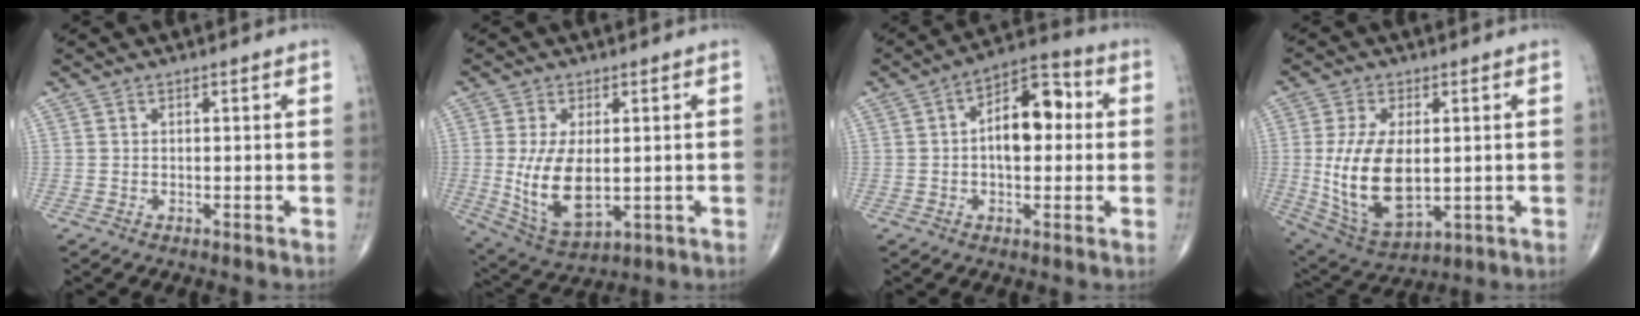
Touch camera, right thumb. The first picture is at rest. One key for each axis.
{"total": 11.7, "fx": -0.6, "fy": 6.2, "fz": 9.9, "tx": -0.187, "ty": -0.015, "tz": 0.007}
{"total": 11.0, "fx": 0.9, "fy": 6.0, "fz": 9.2, "tx": -0.126, "ty": 0.027, "tz": 0.004}
{"total": 15.4, "fx": -0.4, "fy": 8.3, "fz": 13.0, "tx": -0.247, "ty": -0.011, "tz": 0.013}